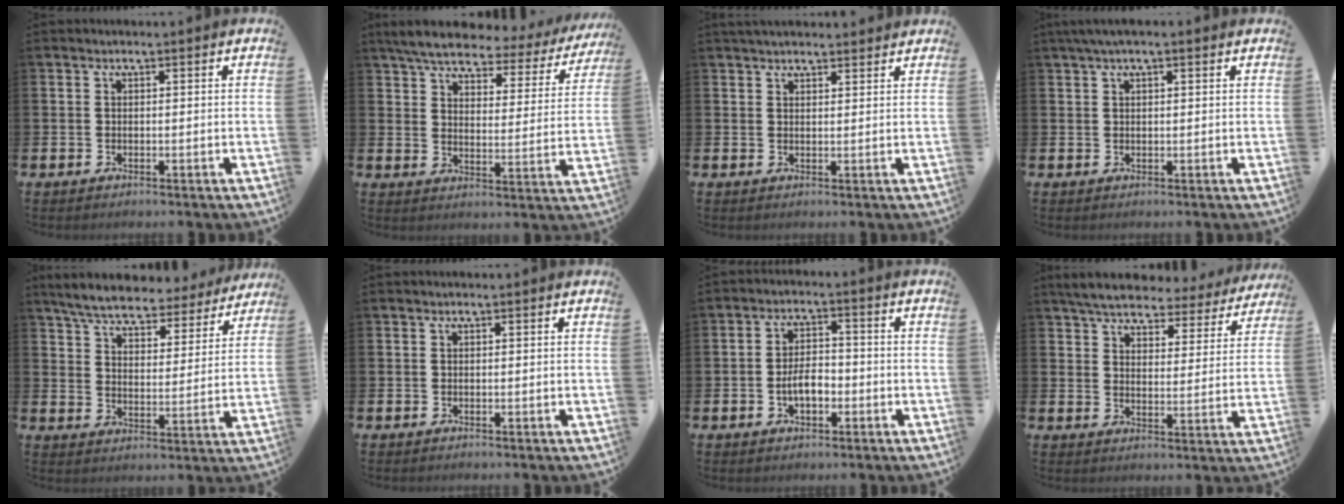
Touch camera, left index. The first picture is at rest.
{"total": 5.6, "force": [4.9, 1.4, 2.3], "torque": [-0.069, -0.033, 0.077]}
{"total": 2.5, "force": [2.4, 0.5, 0.4], "torque": [-0.013, -0.005, 0.044]}
{"total": 1.9, "force": [1.4, 0.3, 1.4], "torque": [-0.027, 0.005, 0.024]}
{"total": 6.6, "force": [6.2, 1.2, 2.0], "torque": [-0.067, -0.037, 0.106]}
{"total": 0.0}
{"total": 4.2, "force": [-1.3, 2.2, 3.4], "torque": [-0.047, 0.004, -0.027]}
{"total": 5.7, "force": [5.3, 1.3, 1.5], "torque": [-0.055, -0.030, 0.092]}